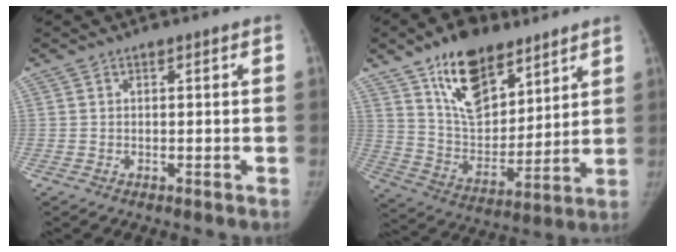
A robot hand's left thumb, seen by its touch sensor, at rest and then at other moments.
{"total": 17.9, "force": [11.1, 9.5, 10.5], "torque": [-0.128, -0.059, 0.201]}